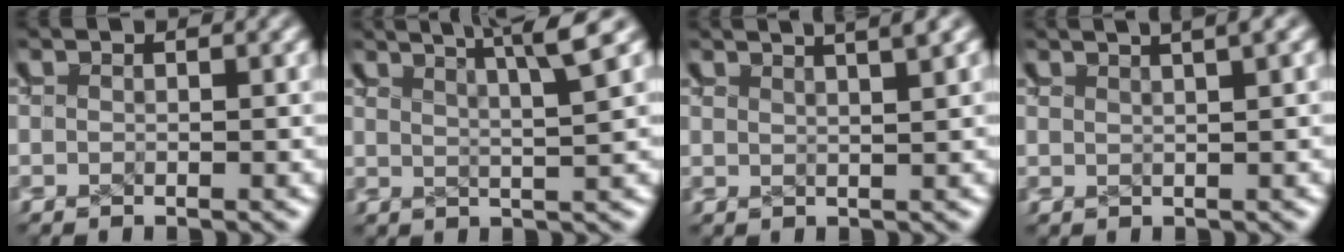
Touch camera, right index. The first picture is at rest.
{"total": 5.2, "force": [4.1, 0.3, 3.1], "torque": [-0.014, 0.016, 0.061]}
{"total": 3.0, "force": [2.5, 0.1, 1.6], "torque": [-0.017, 0.010, 0.042]}
{"total": 2.2, "force": [1.8, -0.2, 1.2], "torque": [-0.015, 0.010, 0.031]}